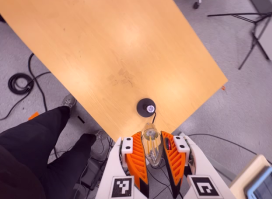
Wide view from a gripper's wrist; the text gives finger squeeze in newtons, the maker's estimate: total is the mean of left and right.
{"total": 12.5, "left": 13.0, "right": 12.1}